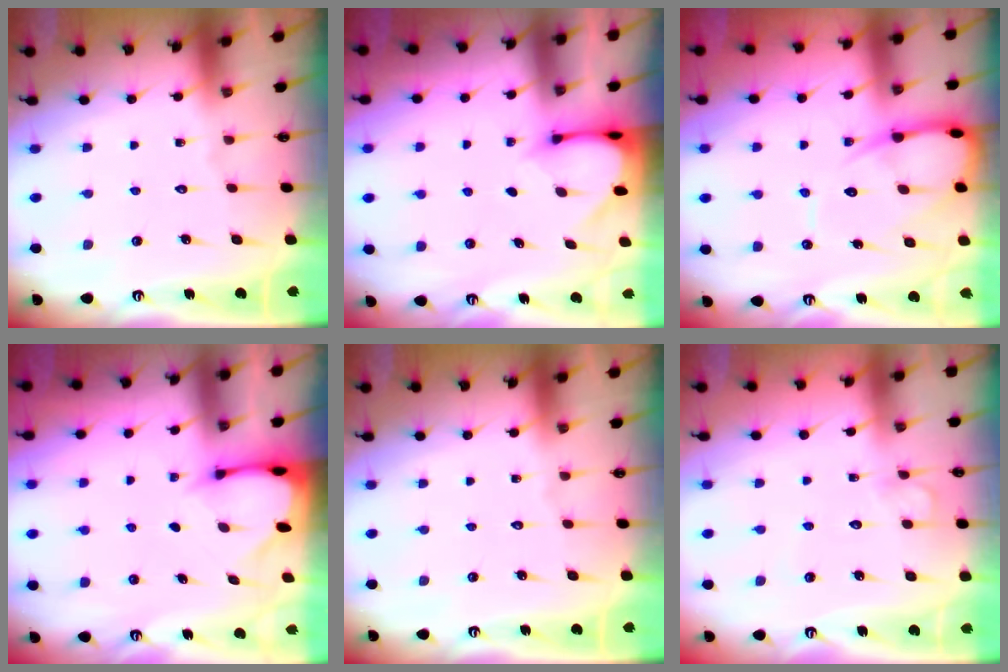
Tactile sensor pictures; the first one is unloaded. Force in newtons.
{"total": 2.9, "press": 2.9, "slide": 0.2}
{"total": 10.2, "press": 10.2, "slide": 1.1}
{"total": 2.5, "press": 2.5, "slide": 0.0}
{"total": 0.0}
{"total": 4.5, "press": 4.4, "slide": 0.4}